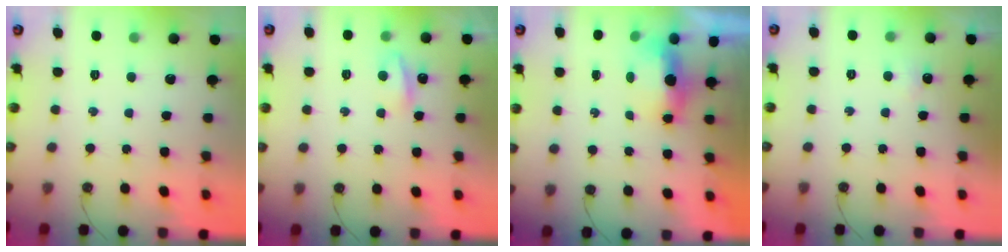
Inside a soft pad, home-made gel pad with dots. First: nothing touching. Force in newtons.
{"total": 4.8, "press": 4.7, "slide": 0.7}
{"total": 5.9, "press": 5.2, "slide": 2.7}
{"total": 2.8, "press": 2.7, "slide": 0.6}